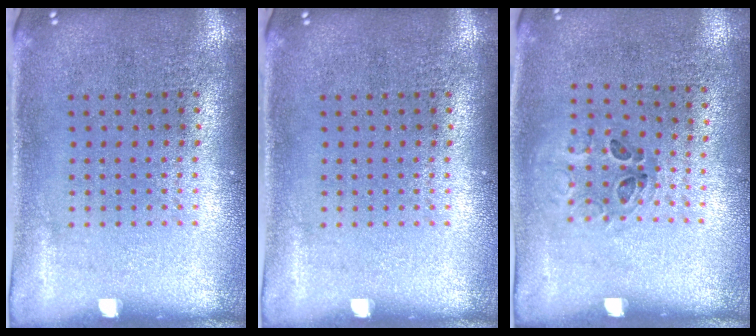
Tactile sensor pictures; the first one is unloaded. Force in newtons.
{"total": 0.0}
{"total": 1.1, "press": 0.6, "slide": 0.9}